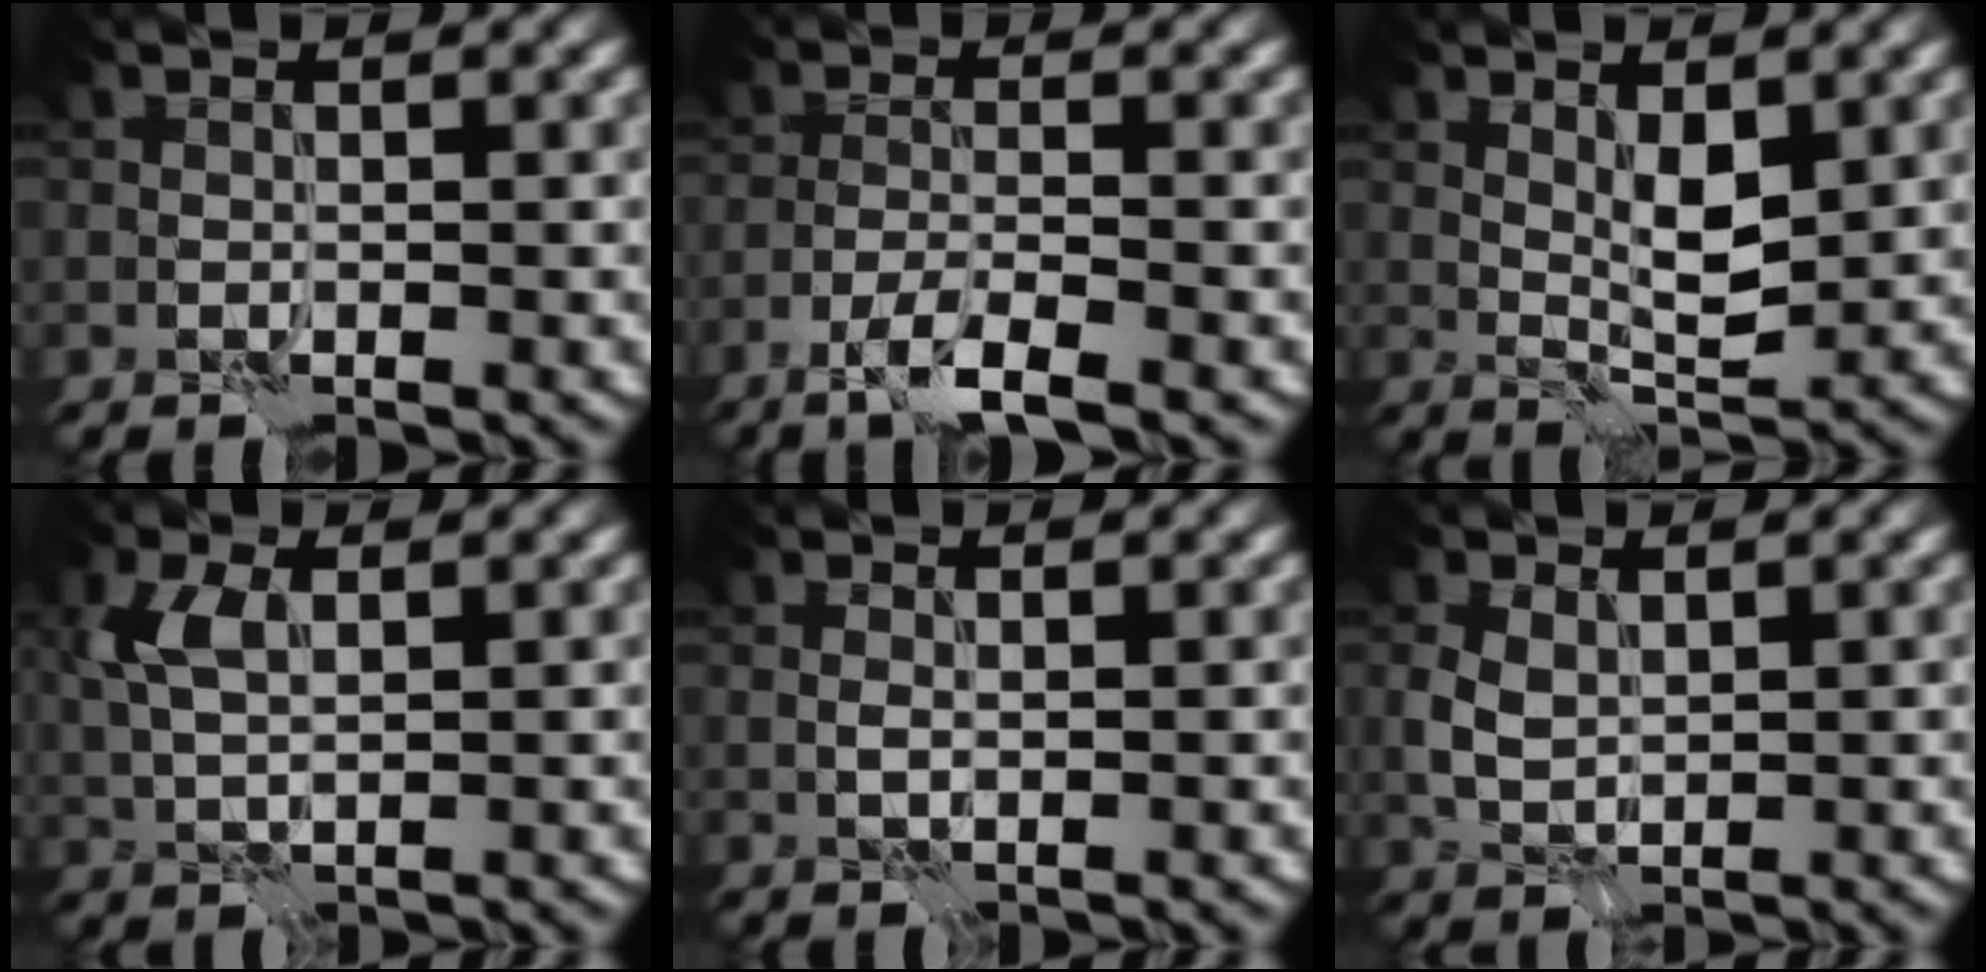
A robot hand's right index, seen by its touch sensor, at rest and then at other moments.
{"total": 3.5, "force": [-2.3, 0.4, 2.6], "torque": [-0.051, 0.000, -0.050]}
{"total": 2.9, "force": [1.3, 1.1, 2.3], "torque": [-0.042, -0.008, 0.026]}
{"total": 3.0, "force": [1.1, 1.5, 2.4], "torque": [-0.059, 0.004, 0.022]}
{"total": 0.5, "force": [0.2, 0.2, 0.4], "torque": [-0.012, -0.003, 0.003]}
{"total": 2.4, "force": [0.8, 1.7, 1.6], "torque": [-0.040, 0.000, 0.018]}